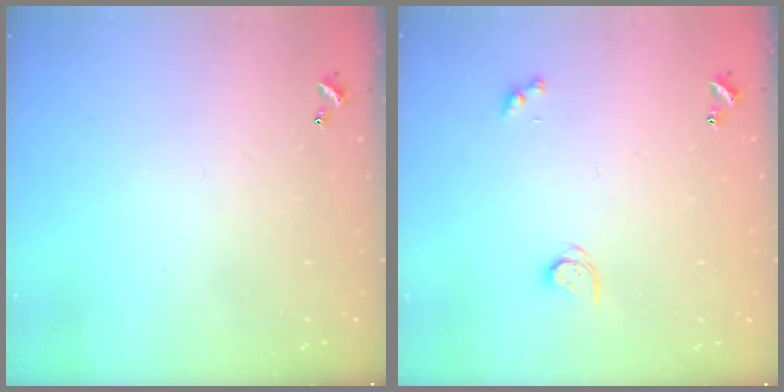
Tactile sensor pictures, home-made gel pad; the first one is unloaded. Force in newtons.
{"total": 2.1, "press": 2.1, "slide": 0.3}